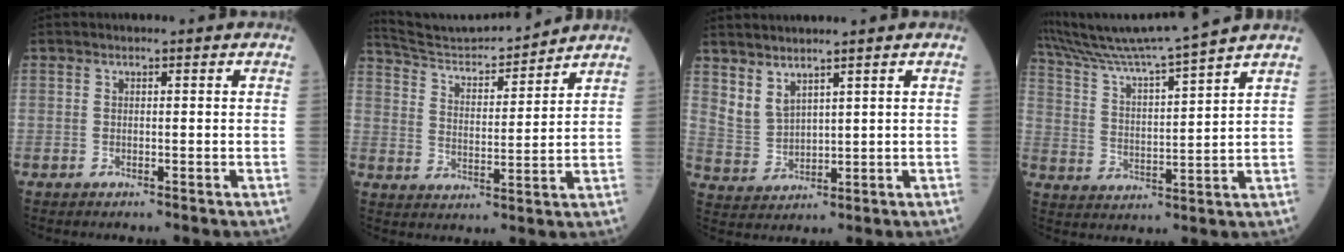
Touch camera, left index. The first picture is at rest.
{"total": 13.3, "force": [12.9, 0.0, 3.3], "torque": [-0.070, 0.008, 0.217]}
{"total": 4.2, "force": [3.5, 1.5, 1.8], "torque": [-0.048, -0.001, 0.086]}
{"total": 14.8, "force": [13.1, -2.5, 6.3], "torque": [-0.122, -0.007, 0.213]}